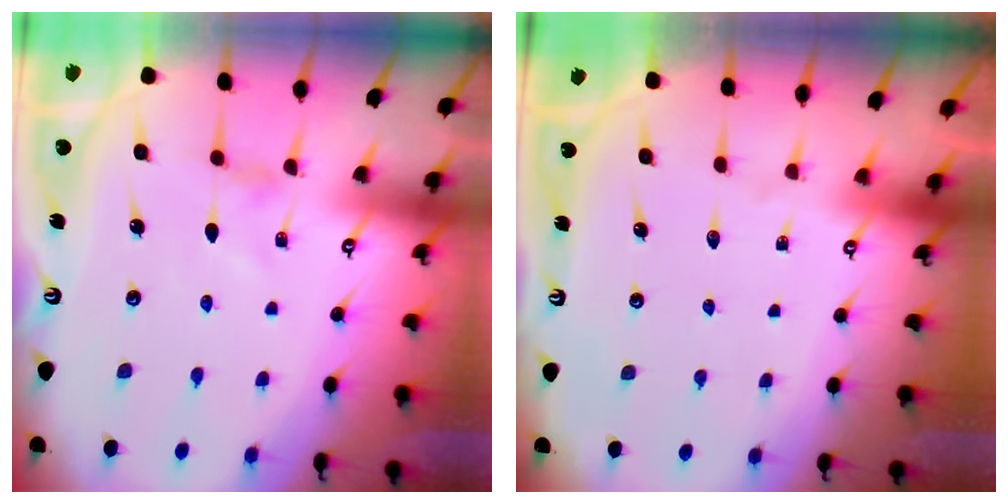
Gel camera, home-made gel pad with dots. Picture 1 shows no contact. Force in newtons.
{"total": 0.0}